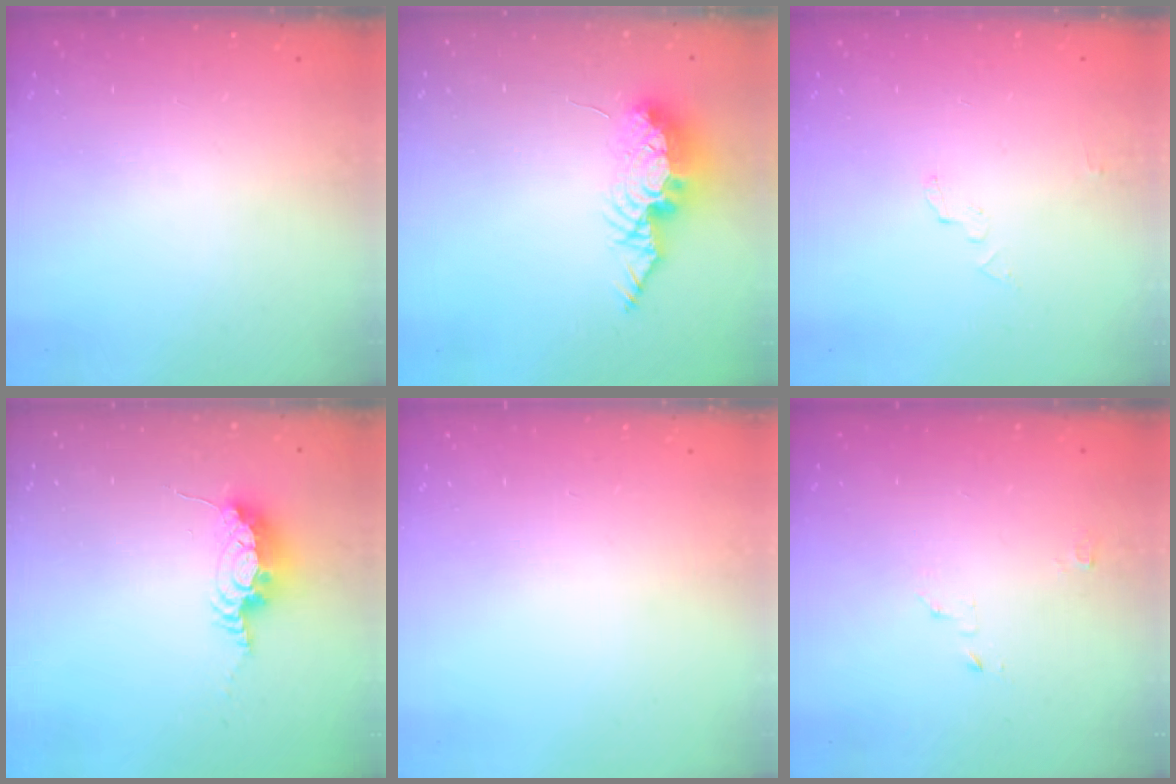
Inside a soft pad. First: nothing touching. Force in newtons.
{"total": 10.7, "press": 10.7, "slide": 1.0}
{"total": 2.8, "press": 2.8, "slide": 0.2}
{"total": 7.8, "press": 7.8, "slide": 0.2}
{"total": 0.0}
{"total": 2.1, "press": 2.1, "slide": 0.2}